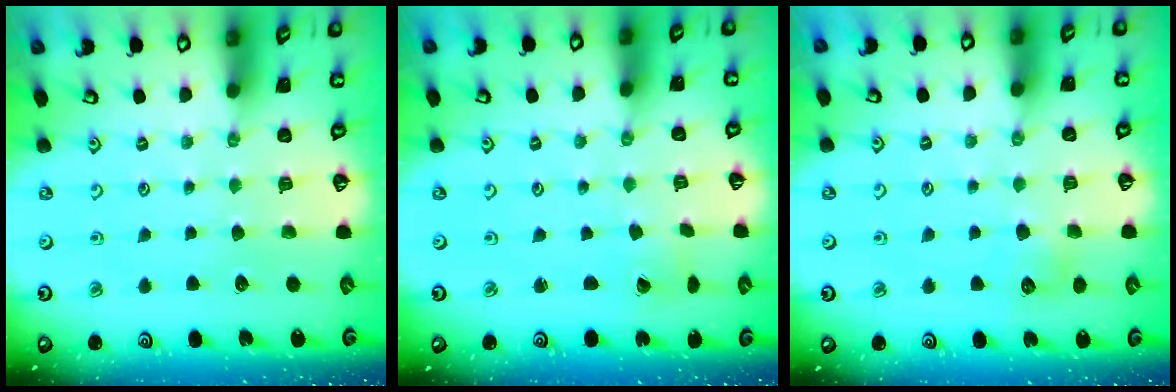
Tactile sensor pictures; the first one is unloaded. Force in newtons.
{"total": 1.9, "press": 1.9, "slide": 0.0}
{"total": 6.3, "press": 6.3, "slide": 0.9}